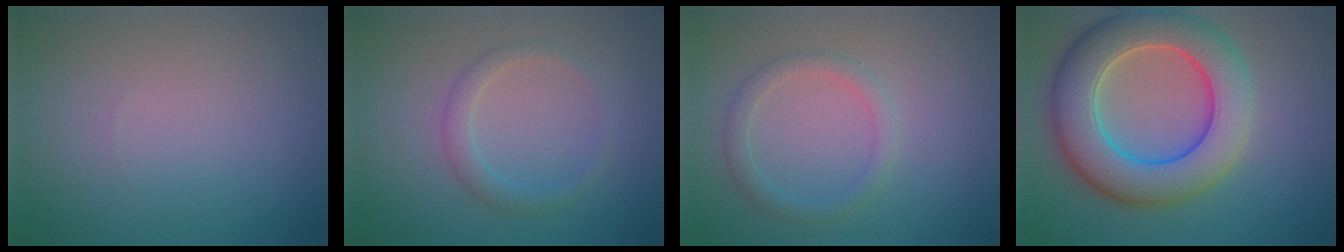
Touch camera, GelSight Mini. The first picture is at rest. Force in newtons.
{"total": 1.8, "press": 1.8, "slide": 0.0}
{"total": 1.9, "press": 1.9, "slide": 0.0}
{"total": 9.7, "press": 9.7, "slide": 0.3}